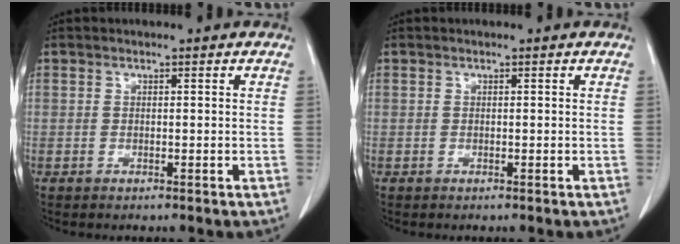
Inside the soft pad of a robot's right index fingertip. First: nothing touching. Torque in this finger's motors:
{"motor_torque": [0.00, 0.00, 0.00, 0.00]}